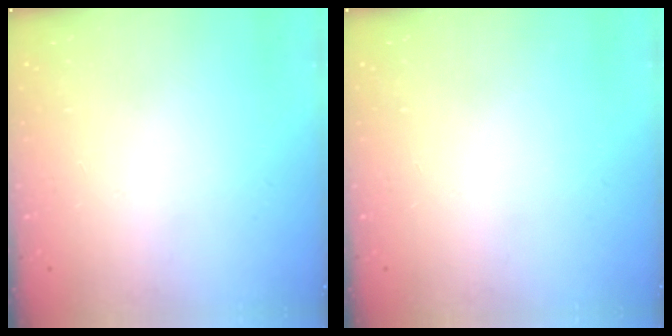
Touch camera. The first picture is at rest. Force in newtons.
{"total": 0.0}